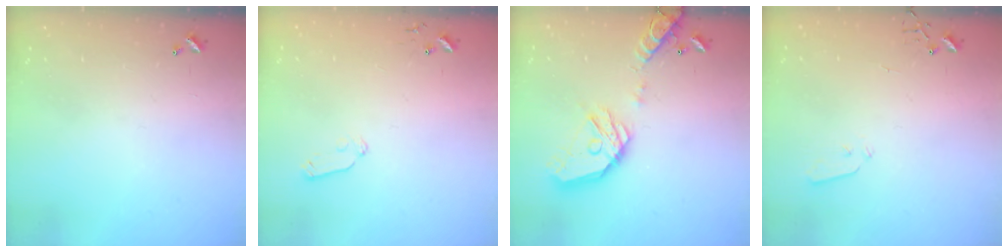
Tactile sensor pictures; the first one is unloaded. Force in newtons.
{"total": 5.9, "press": 5.9, "slide": 0.8}
{"total": 19.0, "press": 18.9, "slide": 2.0}
{"total": 3.5, "press": 3.4, "slide": 0.6}